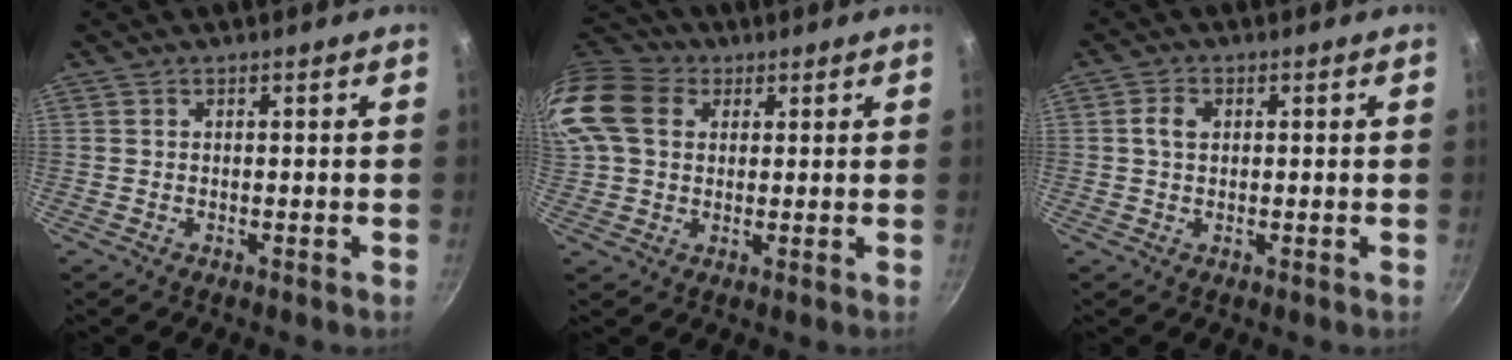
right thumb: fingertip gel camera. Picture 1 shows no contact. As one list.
[{"total": 19.5, "force": [6.2, 14.8, 11.1], "torque": [-0.262, 0.035, 0.106]}, {"total": 3.1, "force": [0.6, 2.2, 2.0], "torque": [-0.031, 0.006, 0.008]}]